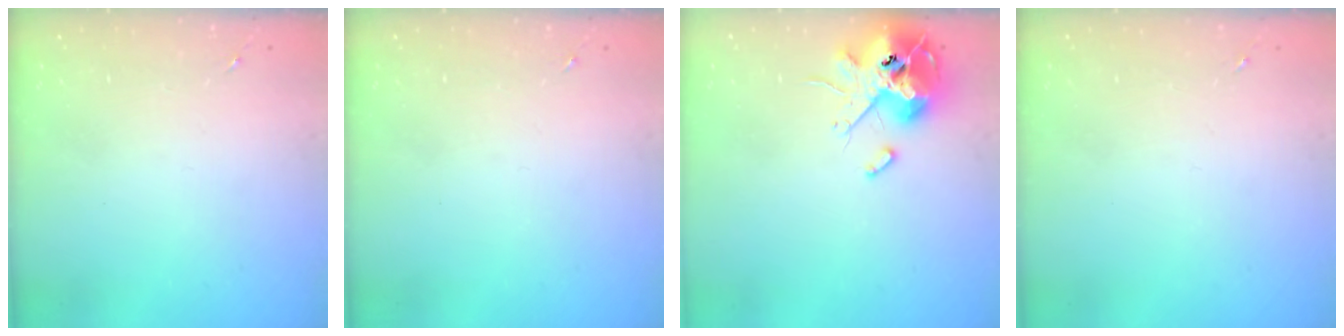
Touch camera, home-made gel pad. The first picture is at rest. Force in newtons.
{"total": 0.0}
{"total": 13.9, "press": 13.7, "slide": 2.3}
{"total": 0.0}